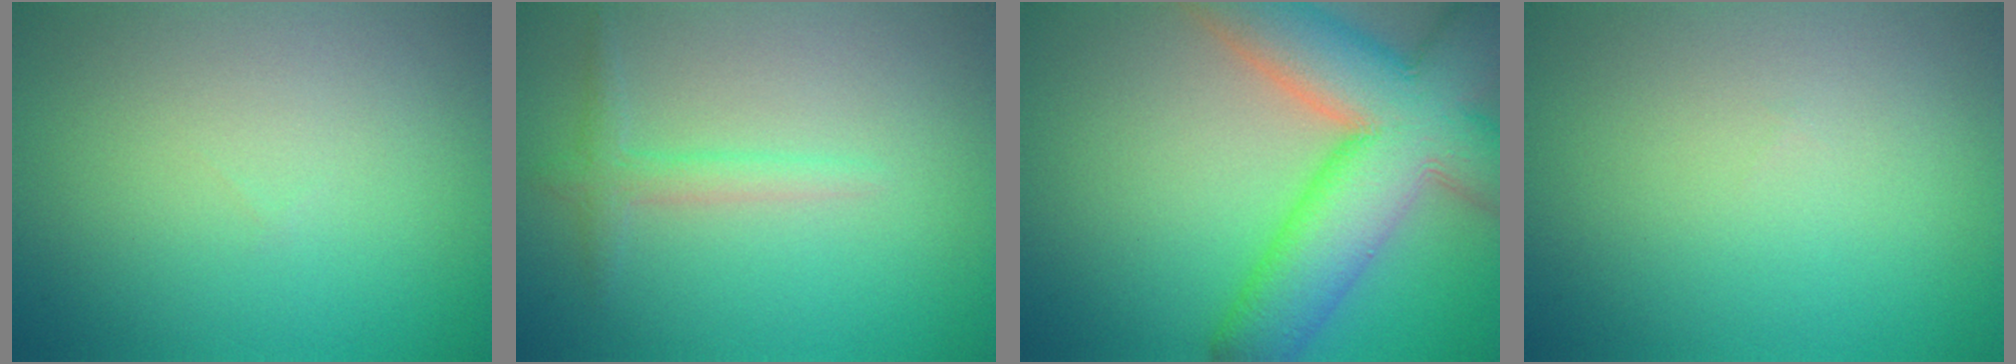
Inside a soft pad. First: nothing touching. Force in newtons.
{"total": 1.8, "press": 1.8, "slide": 0.1}
{"total": 12.9, "press": 12.9, "slide": 0.7}
{"total": 0.0}